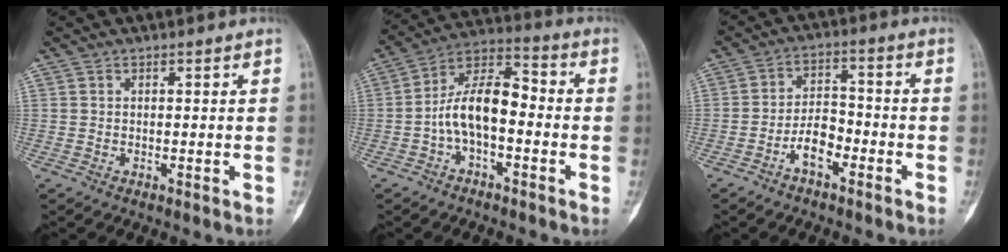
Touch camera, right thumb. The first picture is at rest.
{"total": 11.5, "force": [-2.2, 5.7, 9.7], "torque": [-0.167, 0.050, -0.051]}
{"total": 6.5, "force": [-3.6, 3.2, 4.4], "torque": [-0.071, 0.034, -0.068]}